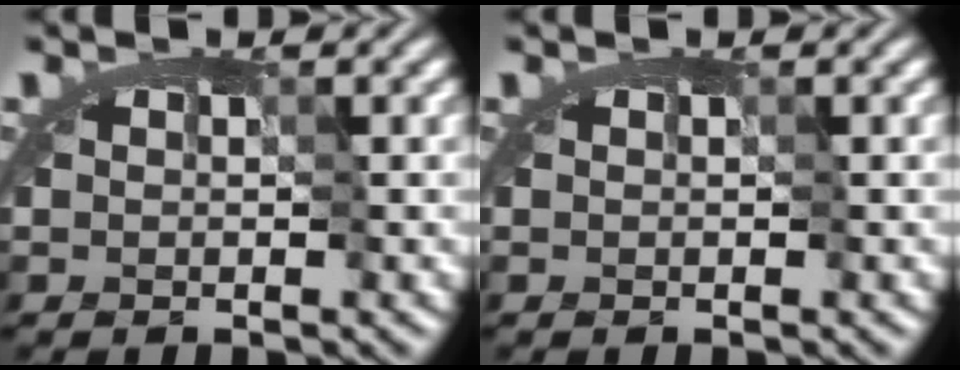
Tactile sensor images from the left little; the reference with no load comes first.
{"total": 0.0}